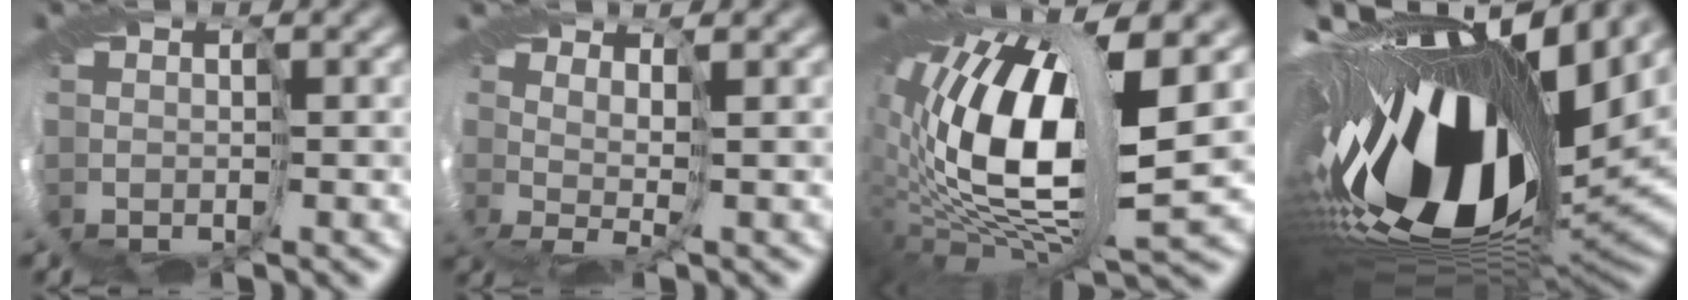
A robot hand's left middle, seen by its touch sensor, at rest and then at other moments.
{"total": 1.9, "force": [1.2, -1.0, 1.0], "torque": [-0.015, 0.003, 0.027]}
{"total": 15.9, "force": [0.8, 6.7, 14.3], "torque": [-0.275, 0.005, 0.027]}
{"total": 18.7, "force": [1.7, 7.8, 17.0], "torque": [-0.311, -0.037, 0.034]}